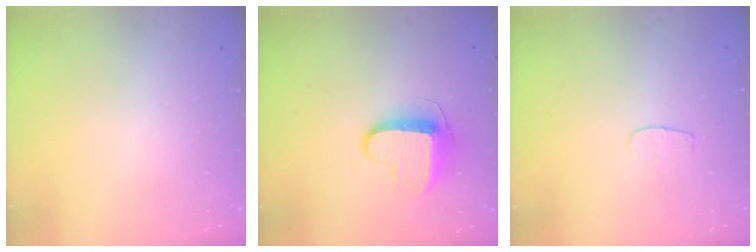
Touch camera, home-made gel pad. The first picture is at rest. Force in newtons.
{"total": 9.9, "press": 9.9, "slide": 0.3}
{"total": 2.8, "press": 2.8, "slide": 0.2}